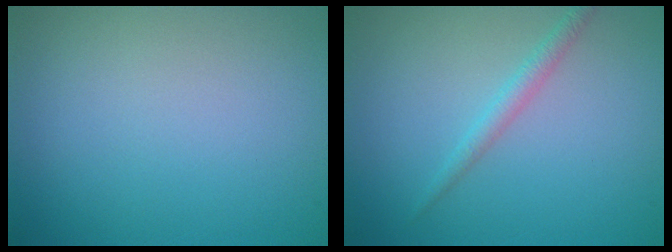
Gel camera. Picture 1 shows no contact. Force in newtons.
{"total": 1.3, "press": 1.3, "slide": 0.0}